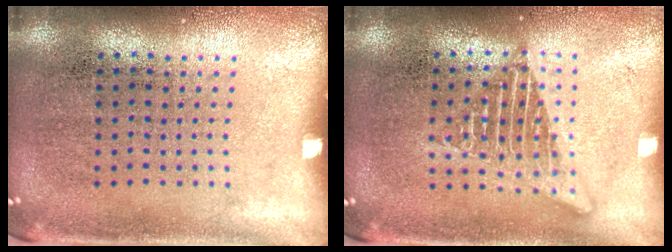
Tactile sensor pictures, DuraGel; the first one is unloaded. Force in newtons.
{"total": 2.6, "press": 2.6, "slide": 0.3}